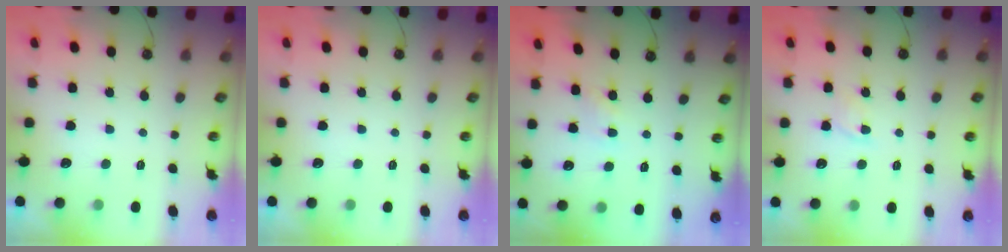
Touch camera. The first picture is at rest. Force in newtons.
{"total": 0.0}
{"total": 3.9, "press": 3.8, "slide": 0.5}
{"total": 3.3, "press": 3.2, "slide": 0.5}